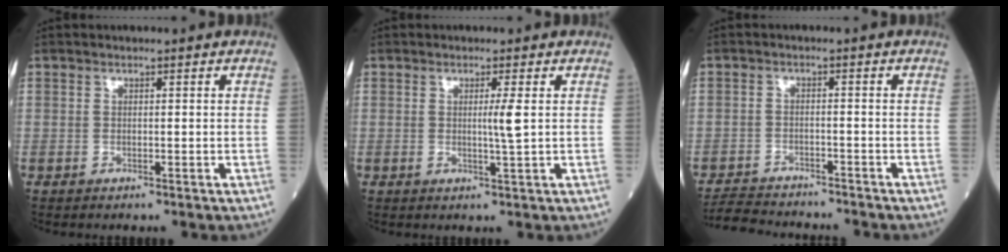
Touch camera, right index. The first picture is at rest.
{"total": 2.4, "force": [0.3, -0.6, 2.3], "torque": [-0.042, -0.006, 0.005]}
{"total": 7.8, "force": [-7.5, 1.3, 1.5], "torque": [-0.024, -0.004, -0.118]}